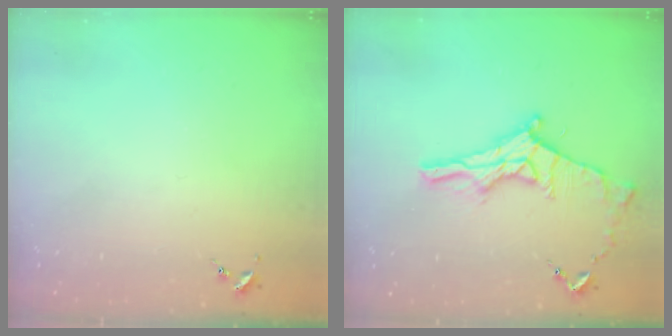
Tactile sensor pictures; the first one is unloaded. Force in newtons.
{"total": 13.4, "press": 13.4, "slide": 0.6}